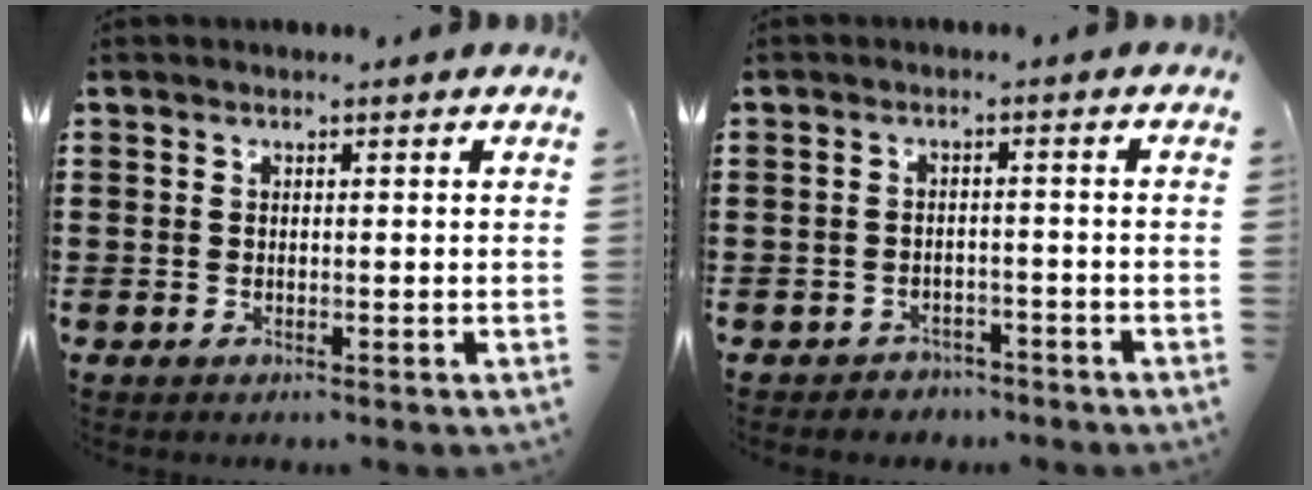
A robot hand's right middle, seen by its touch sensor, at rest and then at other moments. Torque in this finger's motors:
{"motor_torque": [1.03, 0.06, 0.04, -0.01]}